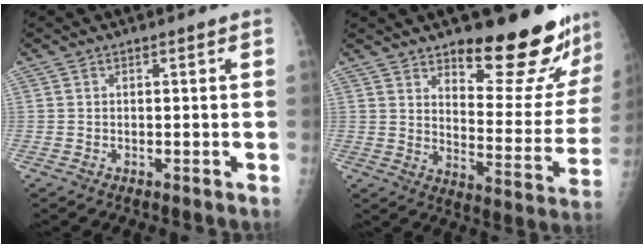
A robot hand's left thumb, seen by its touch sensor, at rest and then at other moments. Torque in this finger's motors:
{"motor_torque": [0.42, 0.47, 0.10, -0.39, 0.12]}